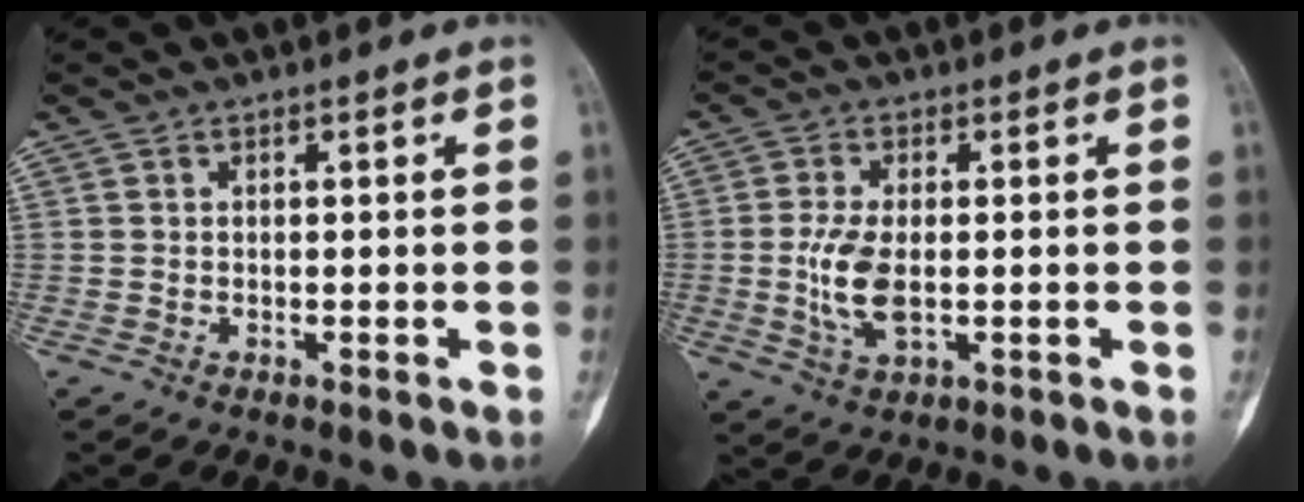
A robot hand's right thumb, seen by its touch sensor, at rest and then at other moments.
{"total": 7.1, "force": [-0.7, 3.3, 6.2], "torque": [-0.135, -0.007, -0.010]}